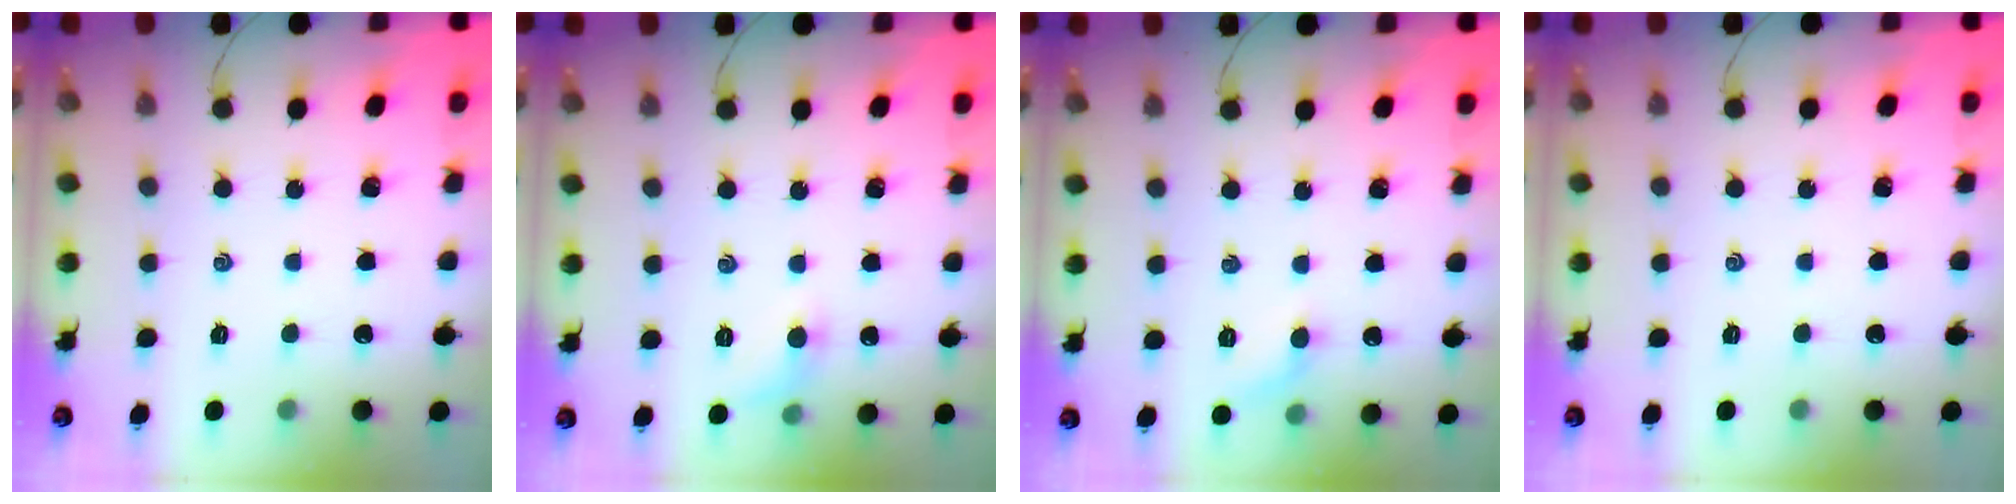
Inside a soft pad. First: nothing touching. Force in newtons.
{"total": 6.3, "press": 6.0, "slide": 1.8}
{"total": 5.3, "press": 5.0, "slide": 1.6}
{"total": 0.0}